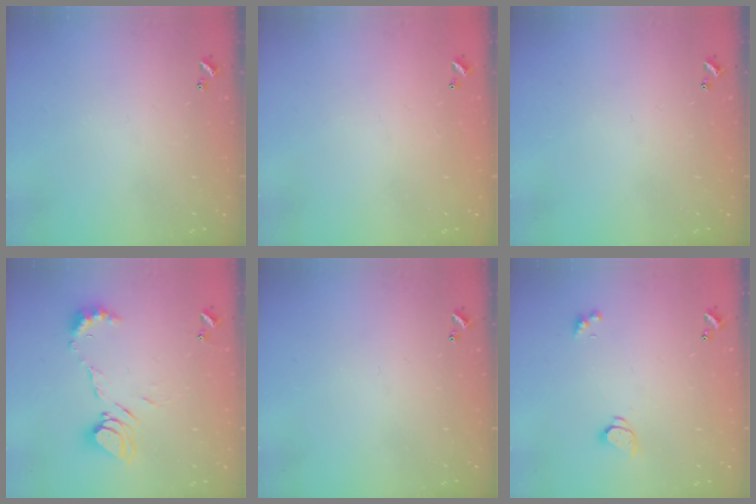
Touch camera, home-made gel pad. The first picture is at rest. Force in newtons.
{"total": 2.8, "press": 2.8, "slide": 0.1}
{"total": 0.0}
{"total": 9.3, "press": 9.3, "slide": 1.0}
{"total": 0.0}
{"total": 1.6, "press": 1.5, "slide": 0.5}